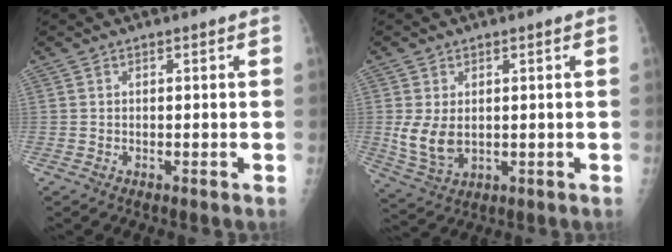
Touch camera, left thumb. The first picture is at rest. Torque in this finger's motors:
{"motor_torque": [-0.13, 0.41, 0.36, -0.06, 0.11]}